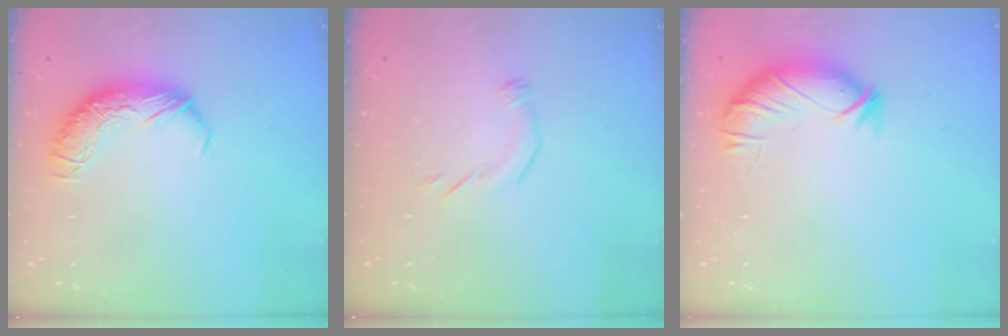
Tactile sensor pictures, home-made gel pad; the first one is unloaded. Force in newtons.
{"total": 4.3, "press": 4.2, "slide": 0.7}
{"total": 3.8, "press": 3.5, "slide": 1.5}